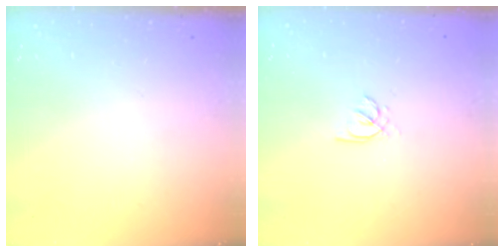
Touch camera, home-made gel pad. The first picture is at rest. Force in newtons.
{"total": 1.8, "press": 1.8, "slide": 0.5}